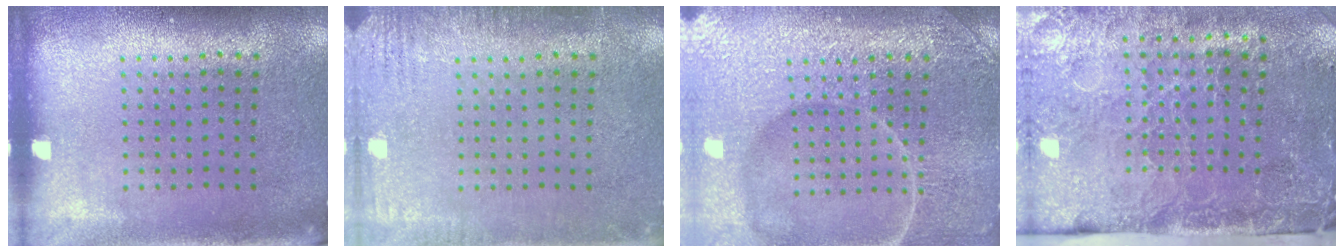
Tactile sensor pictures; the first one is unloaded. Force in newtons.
{"total": 2.3, "press": 2.2, "slide": 0.4}
{"total": 7.4, "press": 7.4, "slide": 1.0}
{"total": 4.7, "press": 3.6, "slide": 3.0}